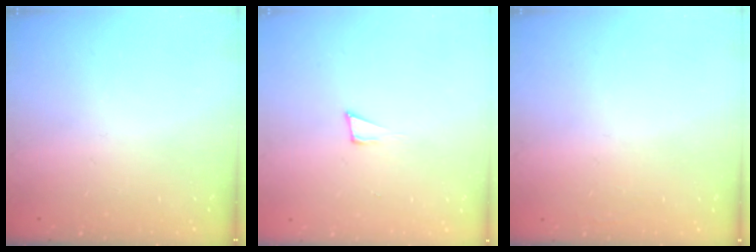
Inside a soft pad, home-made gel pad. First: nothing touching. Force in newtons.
{"total": 6.1, "press": 5.4, "slide": 2.8}
{"total": 1.8, "press": 1.7, "slide": 0.4}